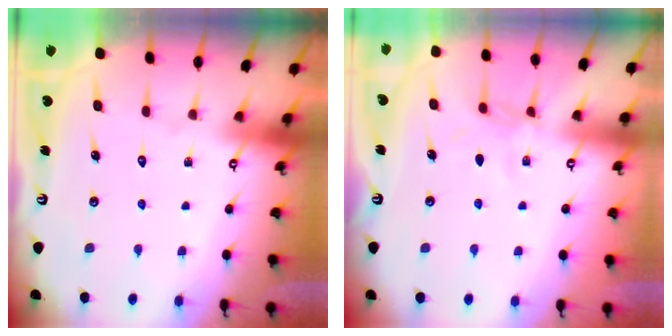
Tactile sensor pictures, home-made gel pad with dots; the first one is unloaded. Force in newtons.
{"total": 5.4, "press": 5.4, "slide": 0.5}